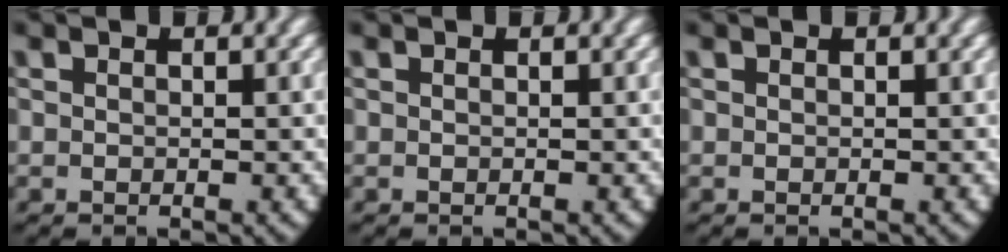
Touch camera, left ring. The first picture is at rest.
{"total": 0.0}
{"total": 0.0}